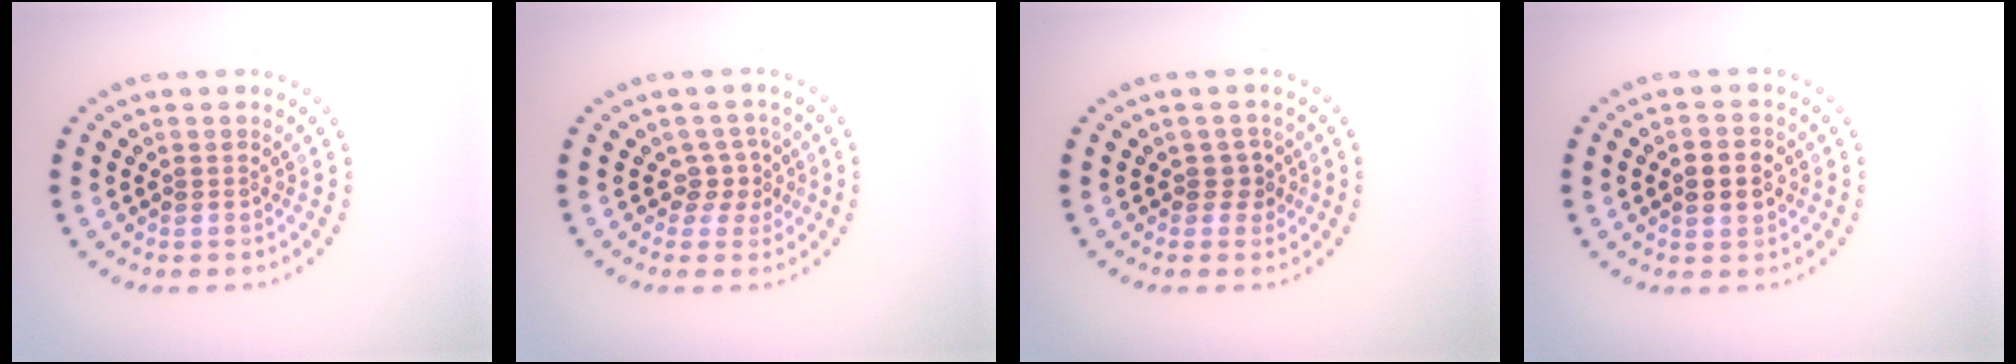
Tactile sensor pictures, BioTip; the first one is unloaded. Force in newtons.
{"total": 2.1, "press": 1.5, "slide": 1.4}
{"total": 1.5, "press": 1.3, "slide": 0.8}
{"total": 2.8, "press": 2.8, "slide": 0.1}